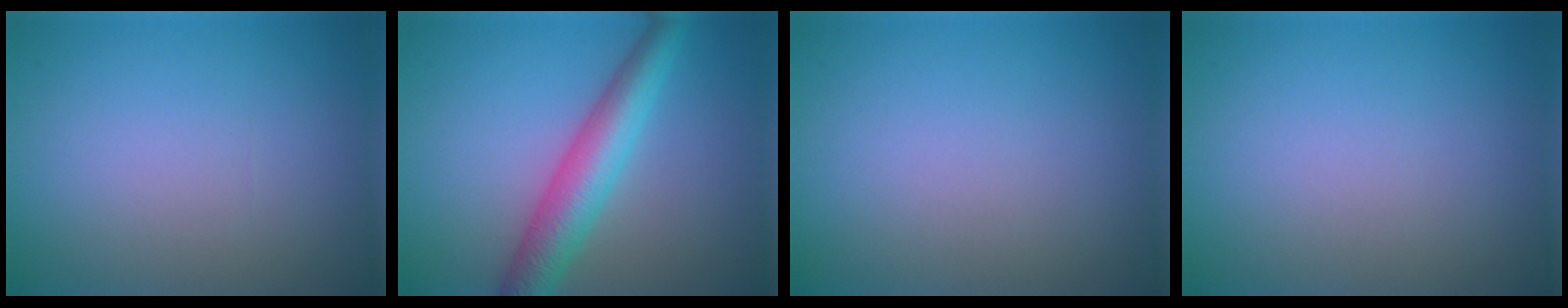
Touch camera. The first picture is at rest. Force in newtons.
{"total": 5.4, "press": 5.4, "slide": 0.2}
{"total": 0.0}
{"total": 0.0}